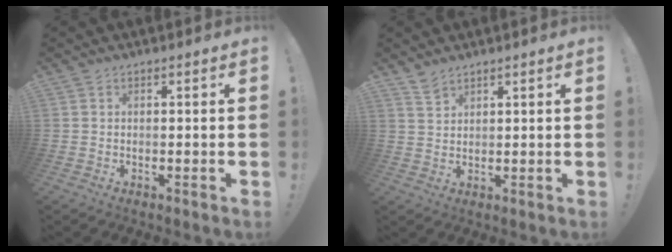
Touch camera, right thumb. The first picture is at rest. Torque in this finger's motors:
{"motor_torque": [-0.07, -0.05, -0.02, 0.33, 0.09]}